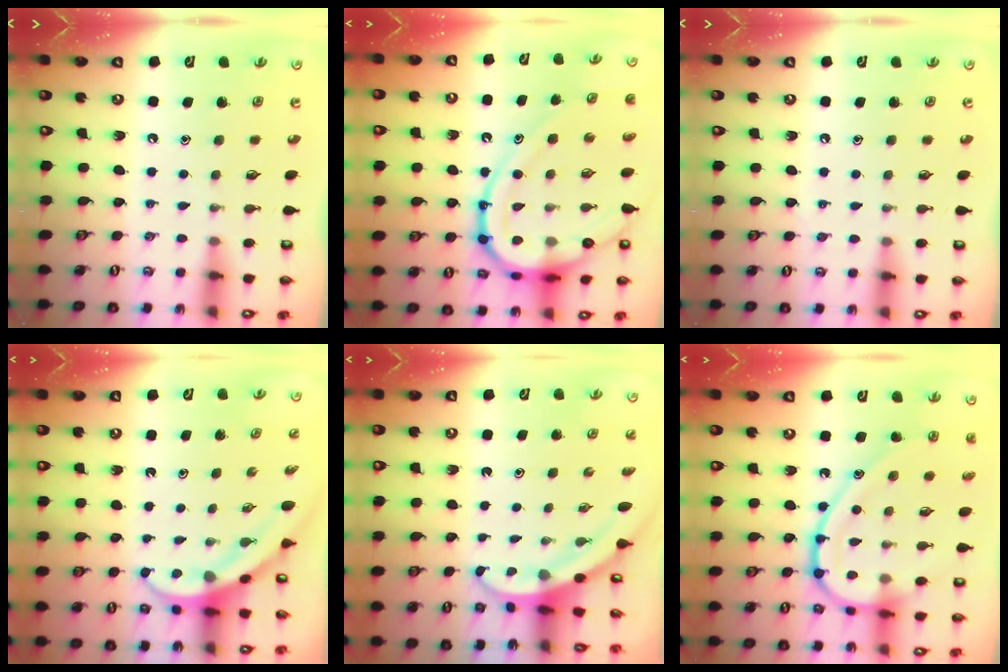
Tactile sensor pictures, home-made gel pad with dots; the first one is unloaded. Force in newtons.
{"total": 21.8, "press": 21.7, "slide": 2.2}
{"total": 3.0, "press": 2.9, "slide": 0.3}
{"total": 4.0, "press": 4.0, "slide": 0.4}
{"total": 3.5, "press": 3.5, "slide": 0.1}
{"total": 17.6, "press": 17.6, "slide": 0.6}